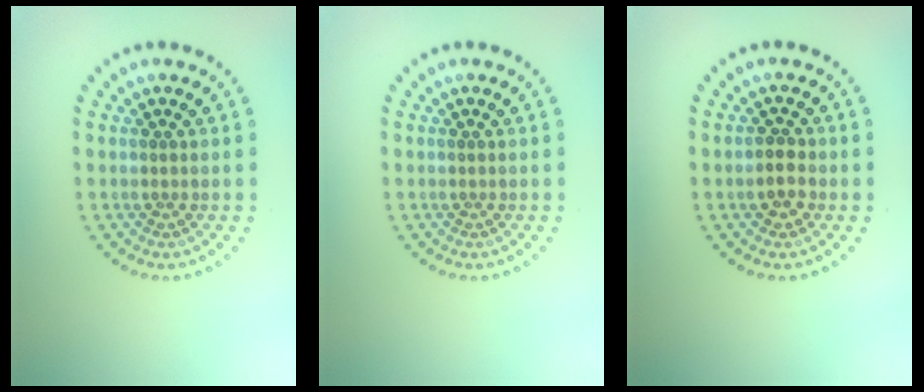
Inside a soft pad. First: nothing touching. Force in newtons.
{"total": 0.0}
{"total": 2.1, "press": 2.1, "slide": 0.6}